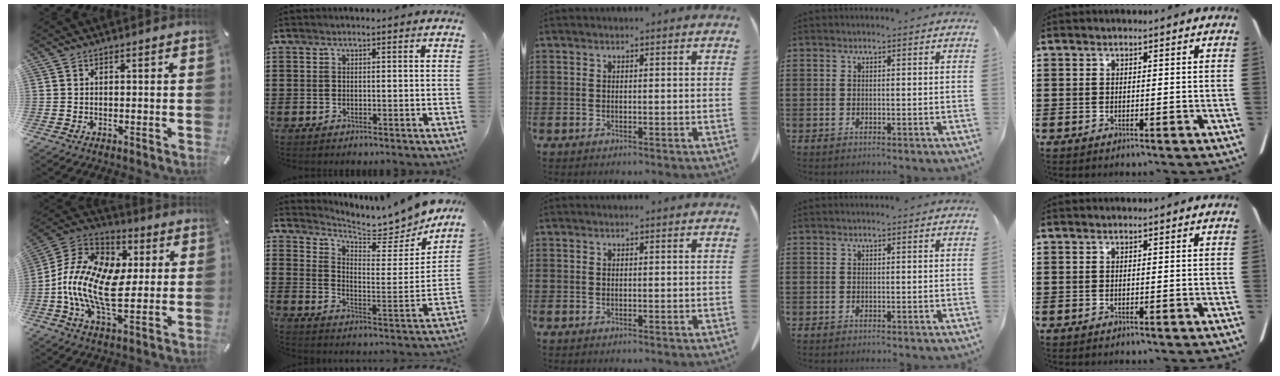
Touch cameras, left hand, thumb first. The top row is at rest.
{"thumb": {"total": 16.1, "force": [-1.4, 10.0, 12.6], "torque": [-0.290, -0.001, -0.031]}, "index": {"total": 7.4, "force": [7.2, 0.7, 1.6], "torque": [-0.043, -0.064, 0.123]}}